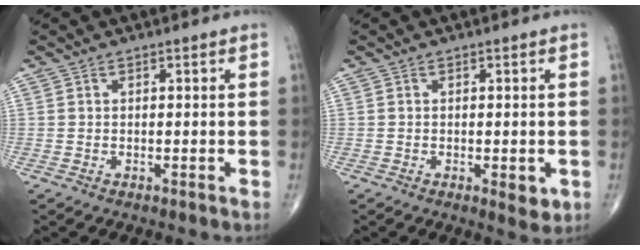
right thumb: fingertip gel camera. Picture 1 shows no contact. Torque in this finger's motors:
{"motor_torque": [0.31, 0.64, 0.16, -0.25, 0.08]}